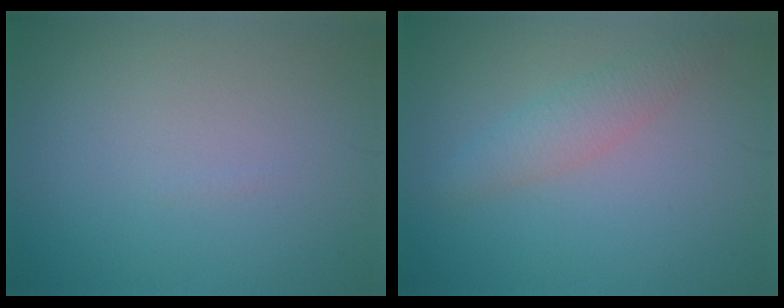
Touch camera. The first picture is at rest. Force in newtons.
{"total": 2.3, "press": 2.3, "slide": 0.0}